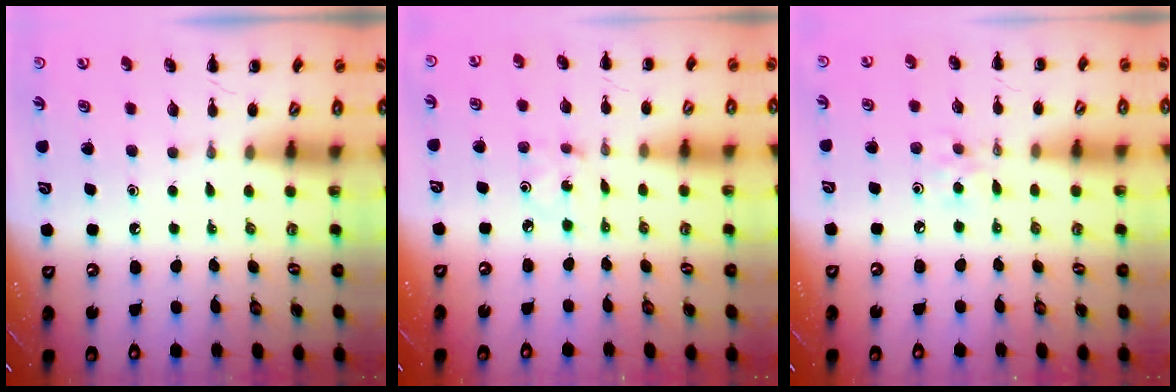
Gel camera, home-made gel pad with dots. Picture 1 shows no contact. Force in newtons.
{"total": 1.0, "press": 1.0, "slide": 0.3}
{"total": 3.5, "press": 3.3, "slide": 1.1}